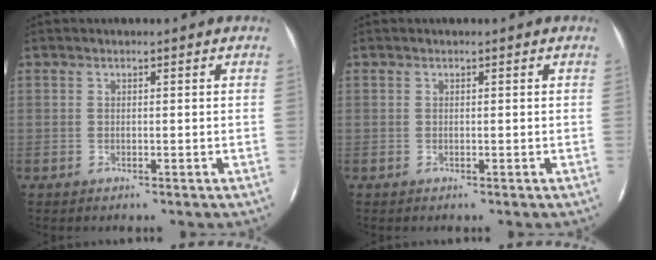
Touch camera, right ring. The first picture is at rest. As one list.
[{"total": 0.0}]